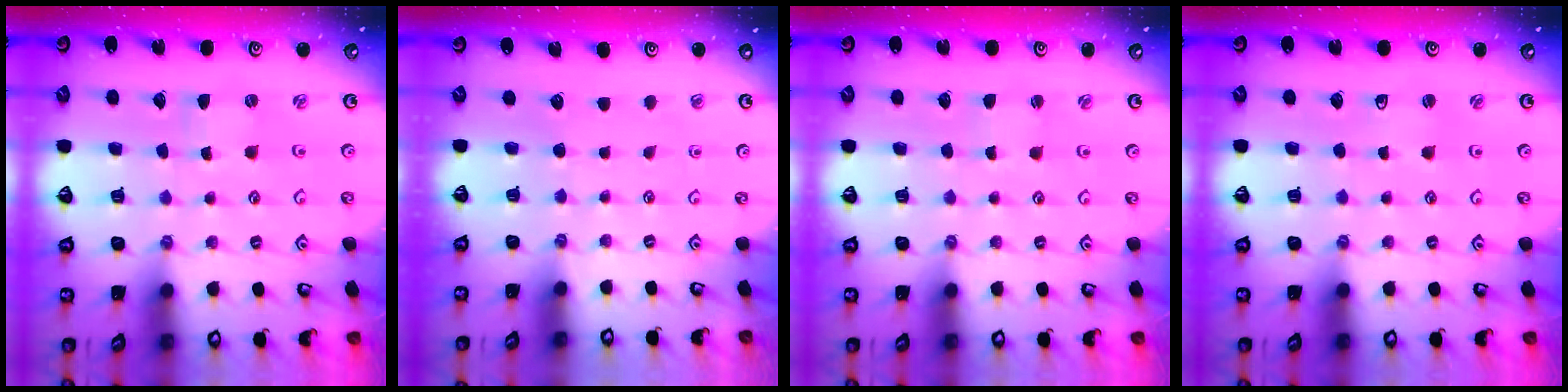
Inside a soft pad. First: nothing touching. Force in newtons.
{"total": 0.0}
{"total": 0.9, "press": 0.9, "slide": 0.1}
{"total": 2.1, "press": 2.0, "slide": 0.4}